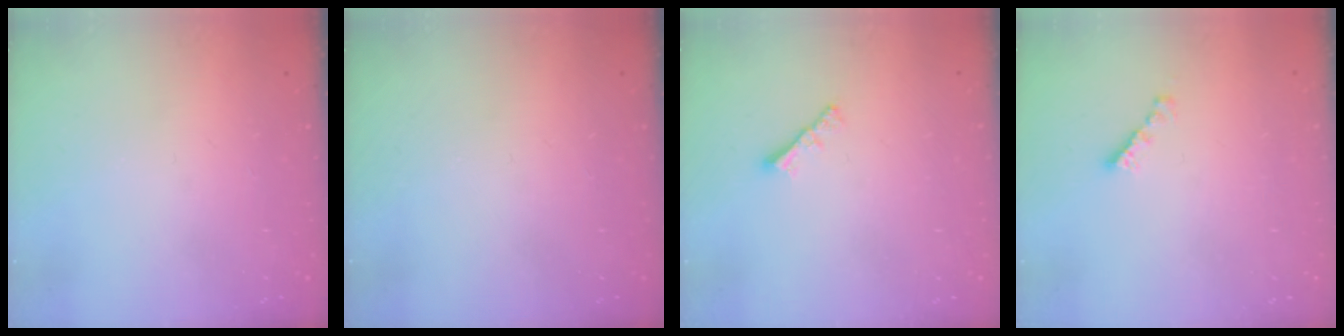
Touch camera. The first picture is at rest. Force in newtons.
{"total": 0.0}
{"total": 2.2, "press": 2.1, "slide": 0.6}
{"total": 2.3, "press": 2.3, "slide": 0.2}